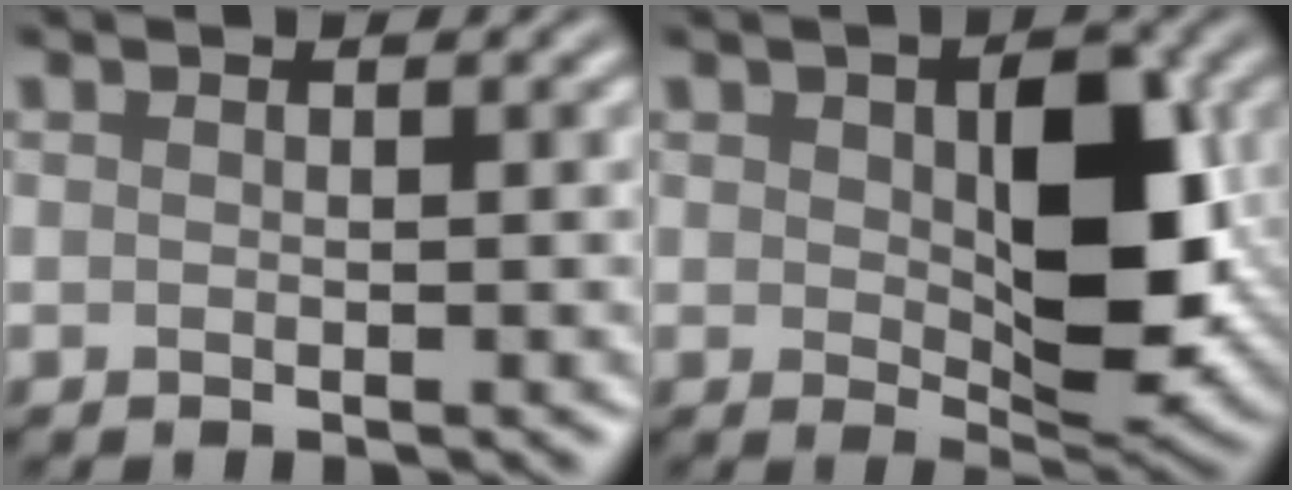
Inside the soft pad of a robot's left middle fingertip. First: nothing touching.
{"total": 8.1, "force": [0.6, 4.2, 6.9], "torque": [-0.109, -0.009, 0.019]}